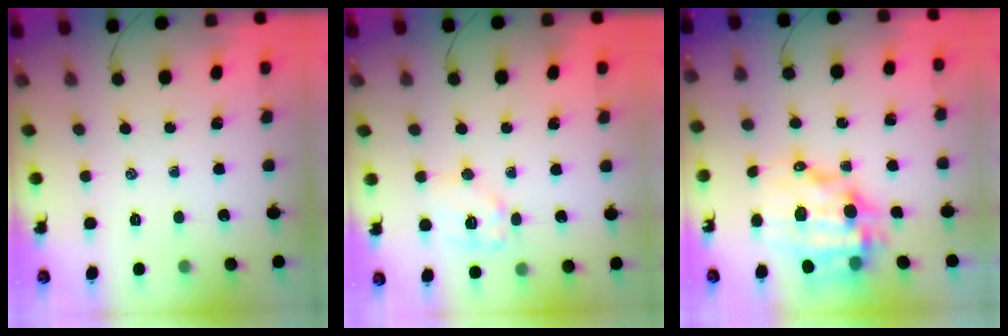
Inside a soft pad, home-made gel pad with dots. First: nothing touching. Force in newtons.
{"total": 9.2, "press": 9.2, "slide": 0.9}
{"total": 13.5, "press": 13.1, "slide": 3.5}